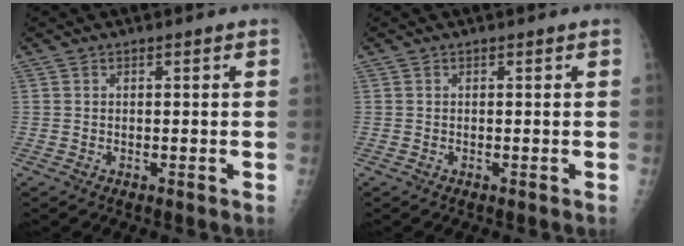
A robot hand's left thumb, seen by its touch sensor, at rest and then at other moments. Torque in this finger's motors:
{"motor_torque": [0.03, 0.03, 0.01, -0.02, 0.00]}